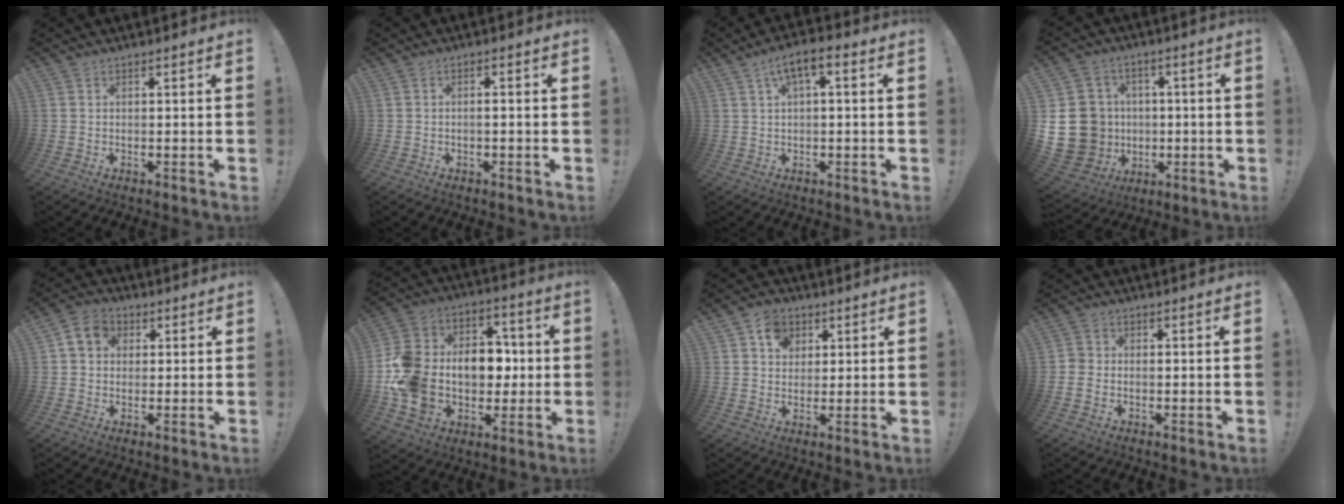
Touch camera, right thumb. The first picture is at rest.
{"total": 1.5, "force": [-0.8, 0.0, 1.3], "torque": [-0.024, 0.002, -0.015]}
{"total": 6.2, "force": [1.8, 1.9, 5.6], "torque": [-0.086, -0.006, 0.031]}
{"total": 17.3, "force": [-1.6, 15.8, 7.0], "torque": [-0.133, 0.014, 0.005]}
{"total": 7.1, "force": [2.0, 6.0, 3.2], "torque": [-0.047, 0.005, 0.041]}
{"total": 20.3, "force": [-1.4, 16.2, 12.1], "torque": [-0.227, 0.012, 0.004]}
{"total": 7.8, "force": [3.5, 6.4, 2.7], "torque": [-0.025, -0.018, 0.065]}
{"total": 2.7, "force": [-0.8, 2.2, 1.4], "torque": [-0.015, 0.005, -0.014]}